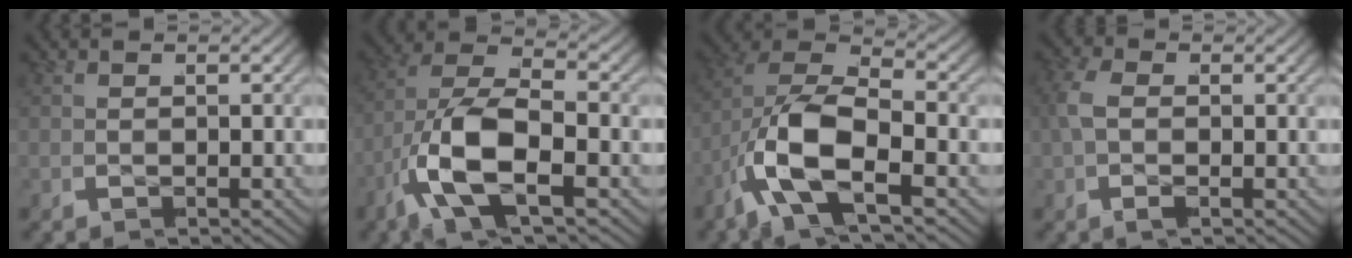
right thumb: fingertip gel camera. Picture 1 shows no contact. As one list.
[{"total": 11.2, "force": [-0.8, 6.5, 9.1], "torque": [-0.223, -0.026, -0.012]}, {"total": 12.0, "force": [-0.5, 7.7, 9.2], "torque": [-0.229, -0.026, -0.010]}, {"total": 2.6, "force": [0.0, 1.7, 2.0], "torque": [-0.056, -0.001, -0.001]}]